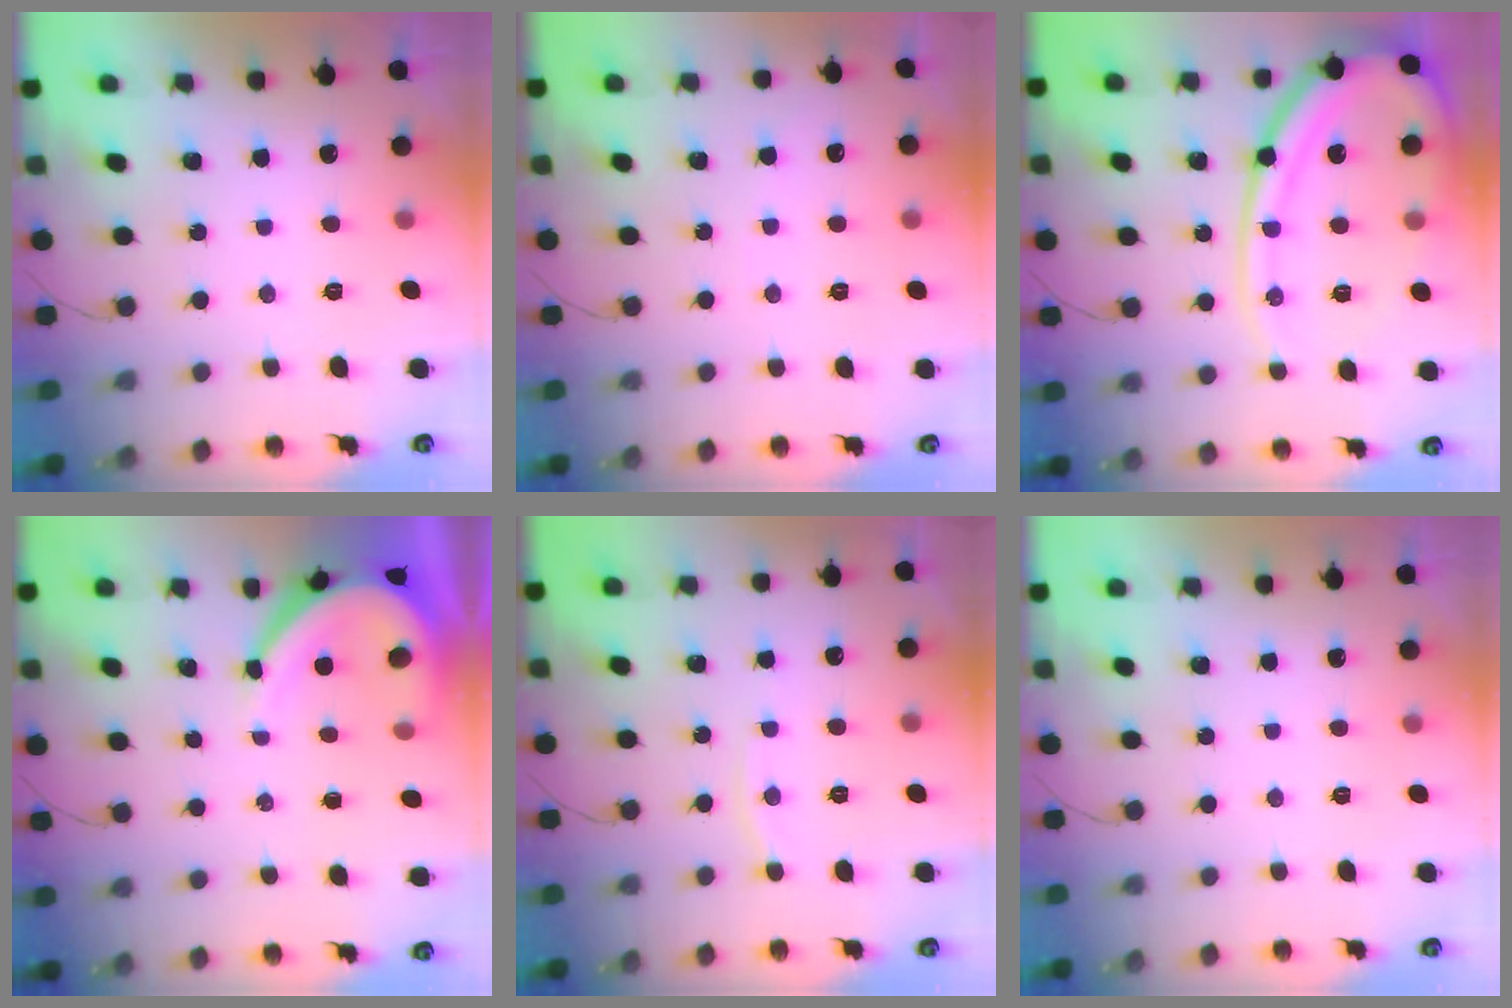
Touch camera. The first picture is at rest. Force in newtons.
{"total": 3.0, "press": 3.0, "slide": 0.3}
{"total": 19.8, "press": 19.7, "slide": 2.4}
{"total": 10.2, "press": 10.1, "slide": 1.1}
{"total": 4.5, "press": 4.4, "slide": 0.5}
{"total": 0.0}